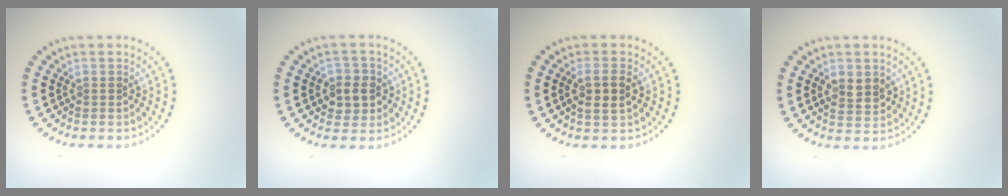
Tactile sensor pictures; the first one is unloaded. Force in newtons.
{"total": 2.7, "press": 2.6, "slide": 0.8}
{"total": 2.3, "press": 2.2, "slide": 0.7}
{"total": 2.4, "press": 2.4, "slide": 0.3}